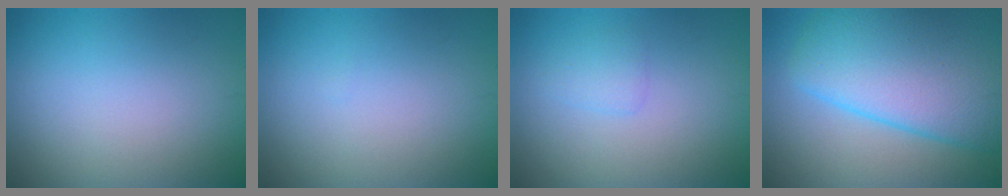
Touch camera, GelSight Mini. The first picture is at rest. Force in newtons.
{"total": 0.0}
{"total": 1.1, "press": 1.1, "slide": 0.1}
{"total": 10.6, "press": 10.5, "slide": 0.4}